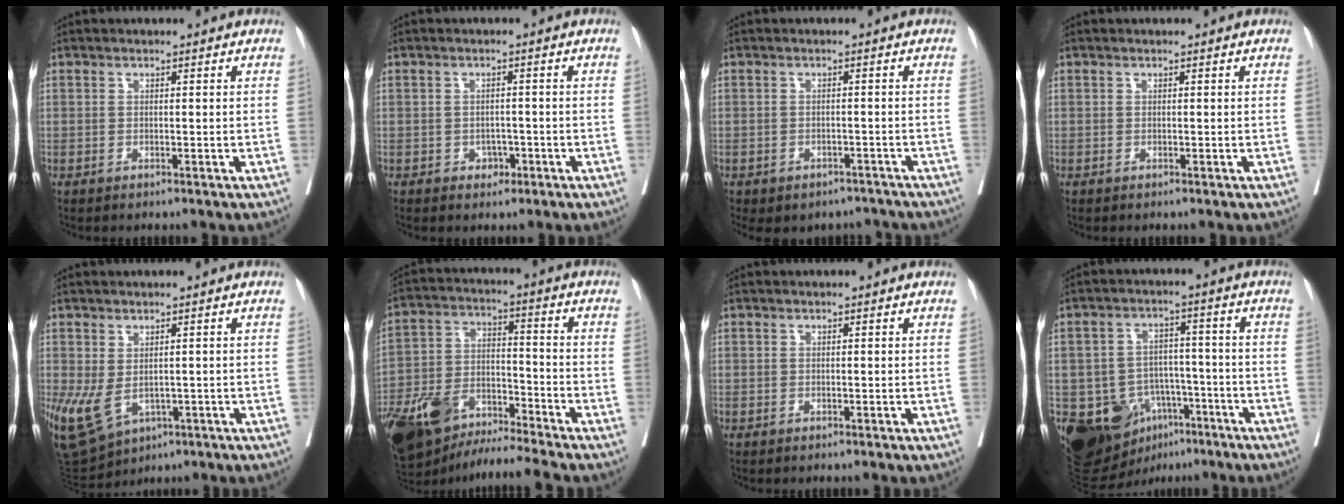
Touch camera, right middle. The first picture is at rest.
{"total": 2.0, "force": [-0.9, 1.5, 0.9], "torque": [-0.007, 0.006, -0.010]}
{"total": 7.2, "force": [-5.8, 4.2, 1.3], "torque": [-0.009, 0.012, -0.067]}
{"total": 0.0}
{"total": 9.2, "force": [-2.6, 5.9, 6.6], "torque": [-0.137, -0.012, -0.025]}
{"total": 13.6, "force": [-11.2, 3.3, 6.9], "torque": [-0.135, 0.008, -0.209]}
{"total": 0.0}
{"total": 12.8, "force": [-6.6, 9.5, 5.5], "torque": [-0.087, 0.026, -0.095]}